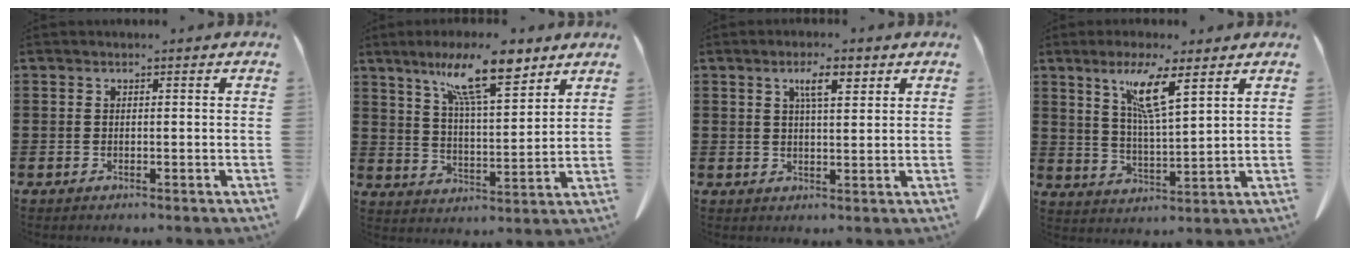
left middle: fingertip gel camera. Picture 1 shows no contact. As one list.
[{"total": 11.7, "force": [8.2, 2.6, 7.9], "torque": [-0.155, -0.024, 0.141]}, {"total": 4.6, "force": [2.5, 1.2, 3.7], "torque": [-0.068, 0.005, 0.039]}, {"total": 8.3, "force": [5.1, 1.0, 6.5], "torque": [-0.139, -0.003, 0.086]}]